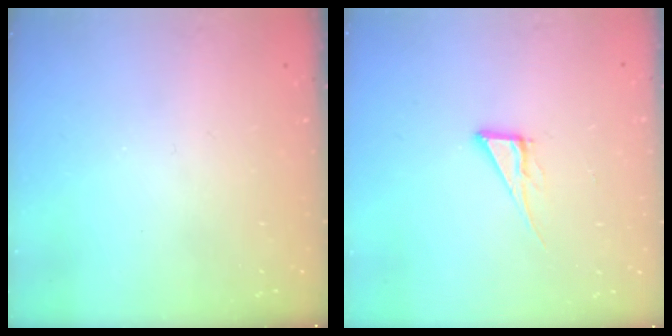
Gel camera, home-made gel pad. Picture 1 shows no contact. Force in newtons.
{"total": 6.8, "press": 6.8, "slide": 0.2}